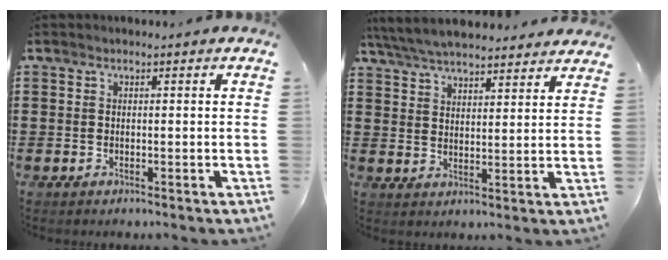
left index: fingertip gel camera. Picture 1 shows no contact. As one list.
[{"total": 6.1, "force": [5.8, 0.7, 1.7], "torque": [-0.054, -0.021, 0.106]}]